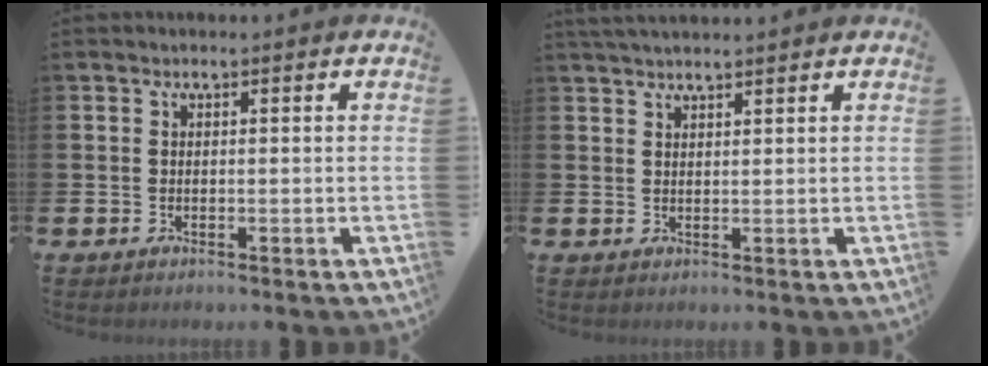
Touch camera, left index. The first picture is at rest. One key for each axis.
{"total": 2.0, "fx": 2.0, "fy": 0.0, "fz": 0.4, "tx": -0.012, "ty": -0.004, "tz": 0.036}